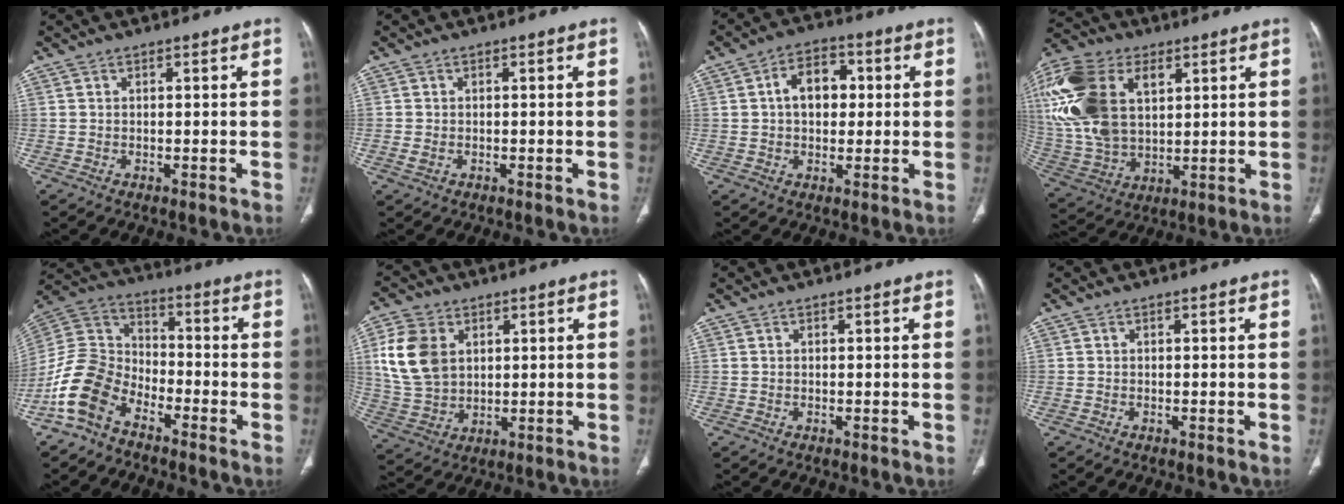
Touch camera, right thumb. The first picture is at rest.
{"total": 1.3, "force": [-0.3, 0.9, 0.8], "torque": [-0.020, -0.001, -0.004]}
{"total": 8.5, "force": [1.2, 5.8, 6.0], "torque": [-0.071, 0.016, 0.015]}
{"total": 24.6, "force": [7.5, 15.1, 17.9], "torque": [-0.401, 0.000, 0.145]}
{"total": 12.2, "force": [-7.5, 7.5, 5.9], "torque": [-0.115, 0.061, -0.163]}
{"total": 12.8, "force": [3.5, 9.4, 8.0], "torque": [-0.151, -0.007, 0.075]}
{"total": 0.0}
{"total": 0.0}